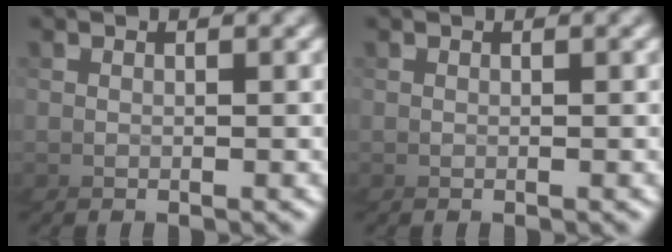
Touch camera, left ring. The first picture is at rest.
{"total": 0.0}